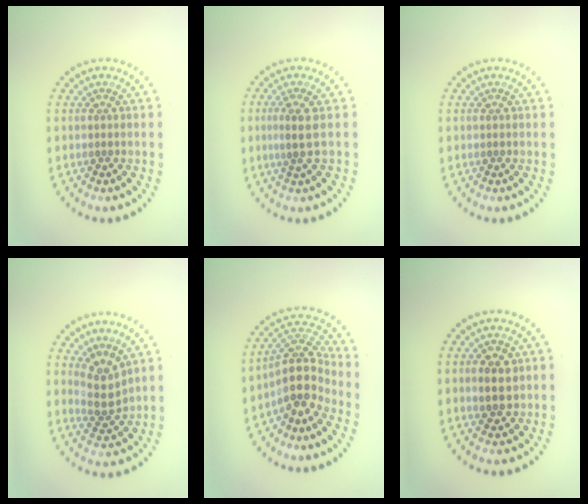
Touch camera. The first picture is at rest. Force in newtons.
{"total": 1.9, "press": 1.6, "slide": 1.1}
{"total": 0.0}
{"total": 2.8, "press": 2.0, "slide": 1.9}
{"total": 4.4, "press": 3.4, "slide": 2.8}
{"total": 2.6, "press": 2.6, "slide": 0.4}